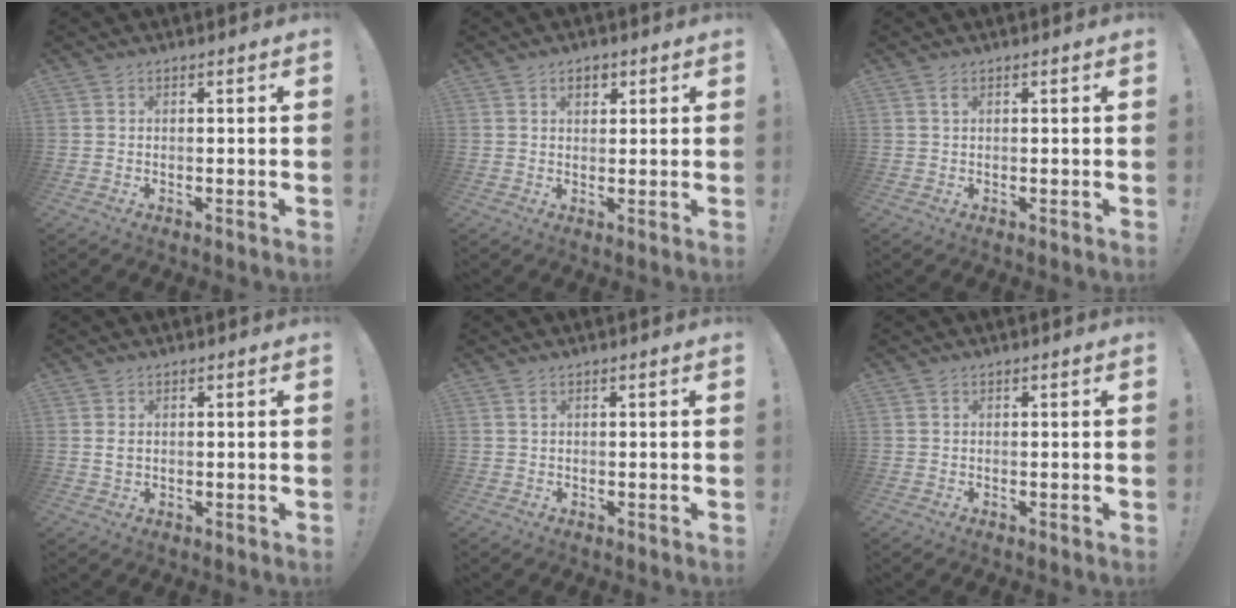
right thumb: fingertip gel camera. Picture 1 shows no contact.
{"total": 3.3, "force": [1.5, 2.2, 2.0], "torque": [-0.028, 0.002, 0.025]}
{"total": 1.0, "force": [0.4, 0.4, 0.8], "torque": [-0.011, -0.001, 0.005]}
{"total": 1.7, "force": [0.4, 1.2, 1.1], "torque": [-0.021, 0.002, 0.007]}
{"total": 1.2, "force": [0.4, 1.1, 0.3], "torque": [0.008, -0.003, 0.003]}
{"total": 0.5, "force": [0.3, 0.5, 0.0], "torque": [0.006, -0.001, 0.003]}